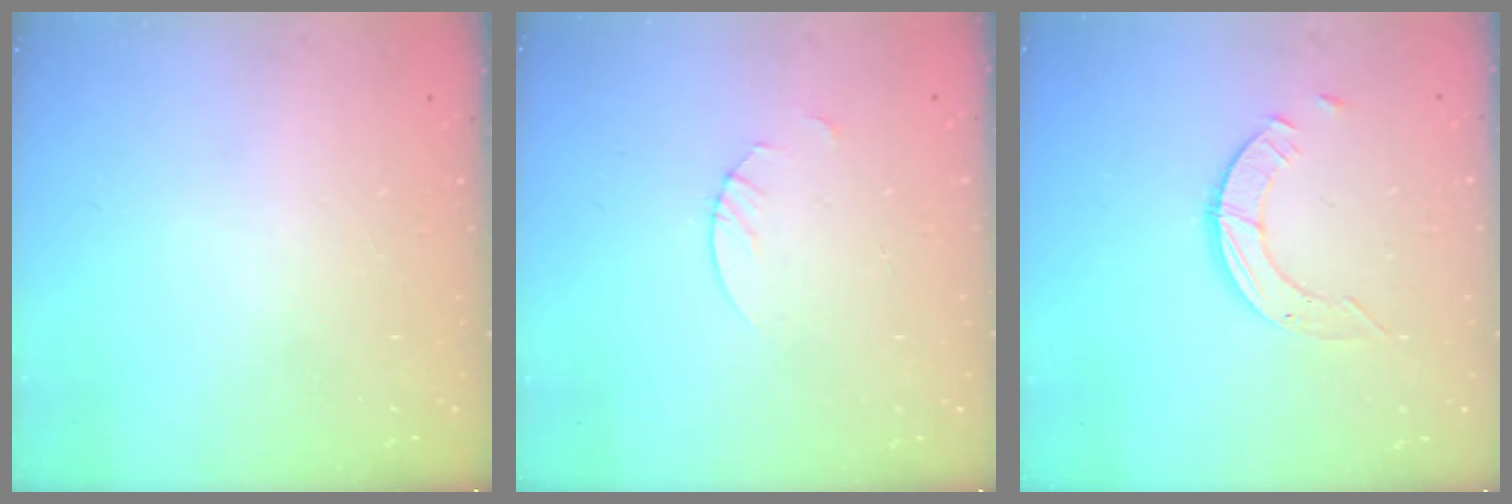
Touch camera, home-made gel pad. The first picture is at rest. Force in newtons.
{"total": 1.8, "press": 1.8, "slide": 0.2}
{"total": 3.5, "press": 3.5, "slide": 0.2}